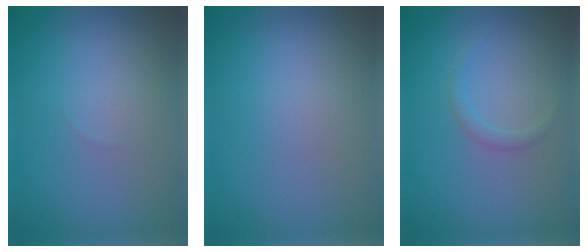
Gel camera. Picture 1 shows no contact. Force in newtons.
{"total": 0.0}
{"total": 1.0, "press": 1.0, "slide": 0.0}